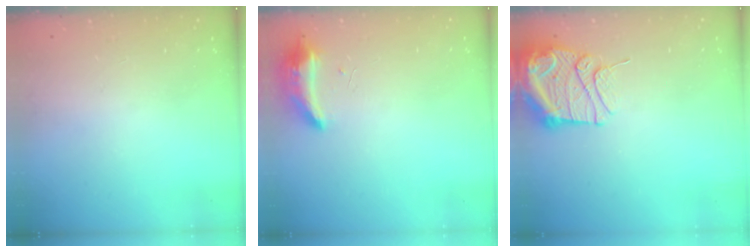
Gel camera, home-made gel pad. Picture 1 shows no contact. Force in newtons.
{"total": 18.6, "press": 10.8, "slide": 15.1}
{"total": 13.1, "press": 13.1, "slide": 1.5}